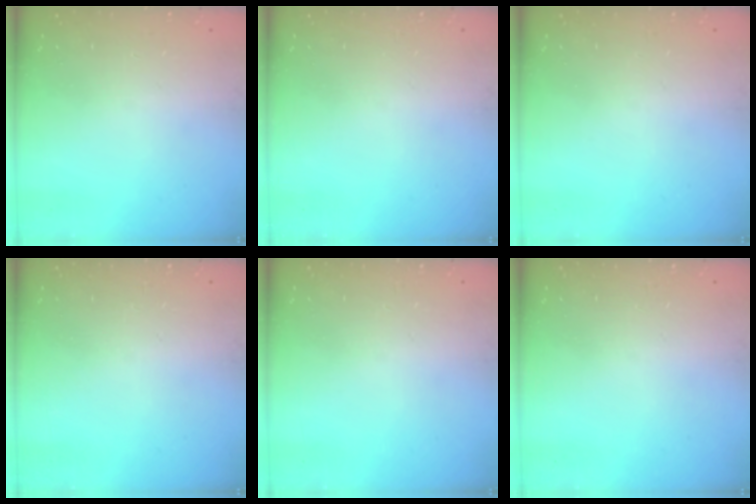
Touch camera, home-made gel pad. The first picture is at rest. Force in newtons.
{"total": 0.0}
{"total": 0.0}
{"total": 0.0}
{"total": 0.0}
{"total": 0.0}